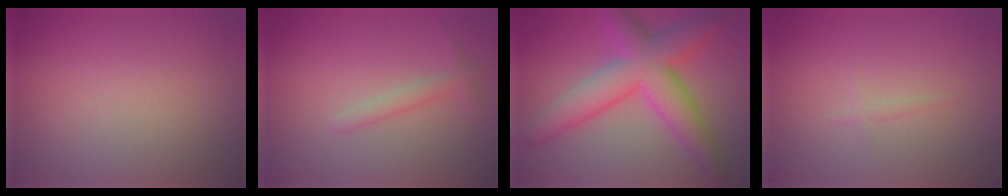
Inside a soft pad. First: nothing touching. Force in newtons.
{"total": 1.4, "press": 1.4, "slide": 0.1}
{"total": 7.9, "press": 7.9, "slide": 0.3}
{"total": 0.7, "press": 0.6, "slide": 0.1}